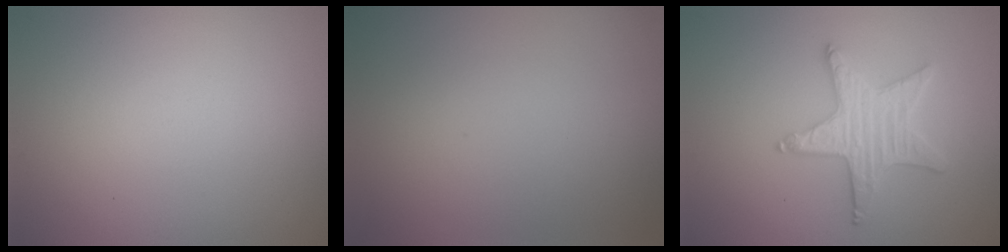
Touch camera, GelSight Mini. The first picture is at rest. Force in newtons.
{"total": 0.0}
{"total": 3.6, "press": 3.4, "slide": 1.2}